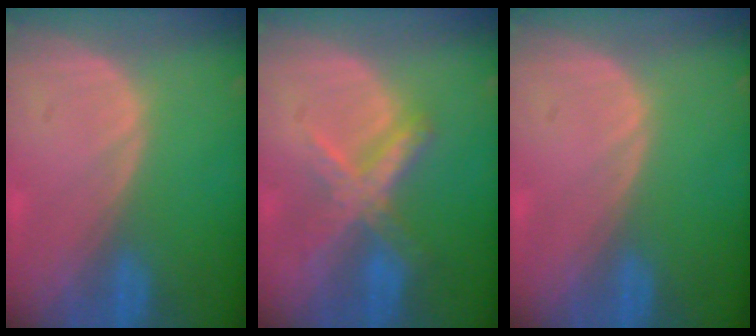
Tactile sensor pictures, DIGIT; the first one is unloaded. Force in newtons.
{"total": 7.2, "press": 6.1, "slide": 3.8}
{"total": 0.0}